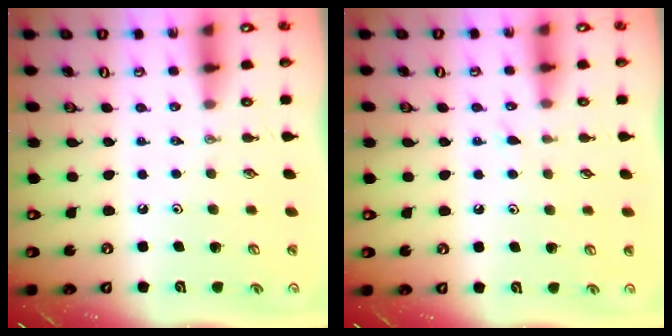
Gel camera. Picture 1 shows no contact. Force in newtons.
{"total": 7.7, "press": 7.7, "slide": 0.7}